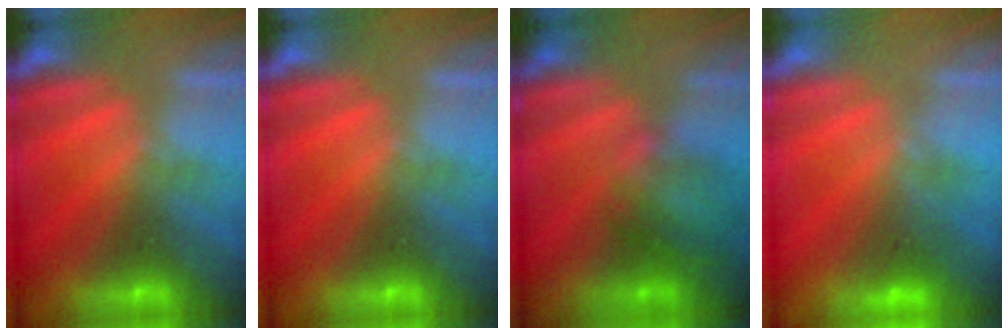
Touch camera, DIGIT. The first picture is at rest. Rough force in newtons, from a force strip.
{"total": 0.0}
{"total": 2.0}
{"total": 1.6}